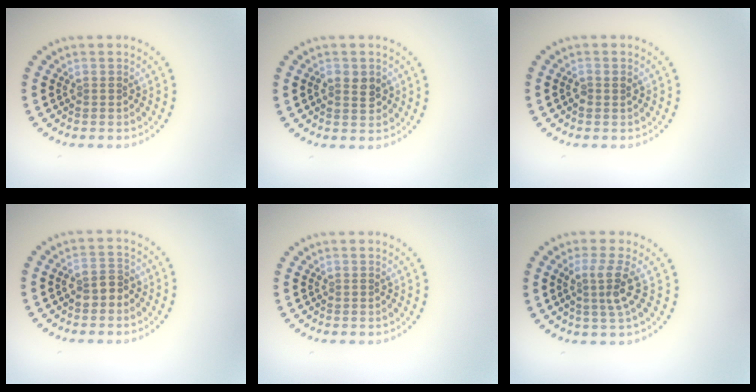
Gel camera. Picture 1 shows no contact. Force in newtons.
{"total": 2.1, "press": 2.1, "slide": 0.1}
{"total": 0.8, "press": 0.8, "slide": 0.1}
{"total": 2.1, "press": 2.0, "slide": 0.8}
{"total": 0.0}
{"total": 2.7, "press": 2.0, "slide": 1.9}